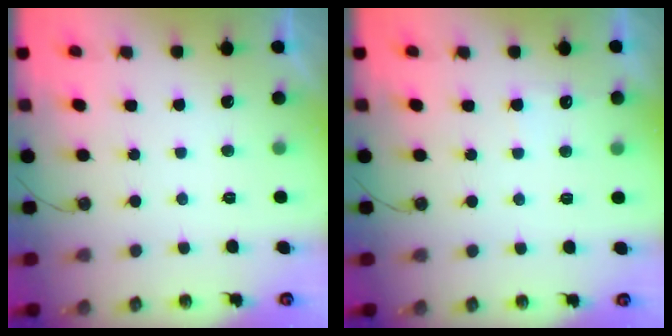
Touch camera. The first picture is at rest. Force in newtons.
{"total": 4.4, "press": 4.4, "slide": 0.4}